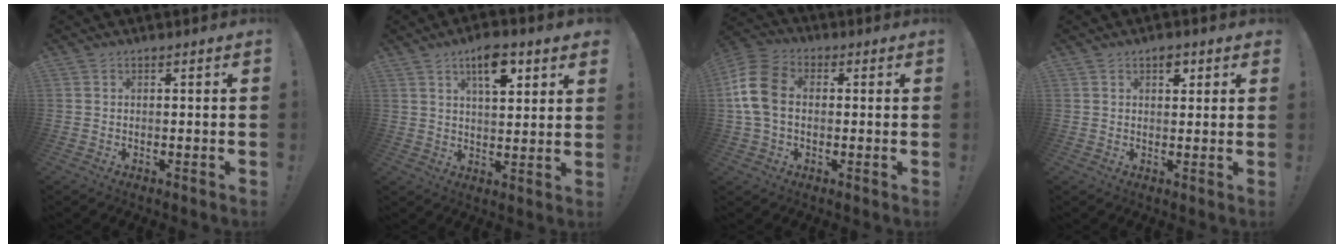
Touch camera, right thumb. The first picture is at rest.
{"total": 10.2, "force": [5.2, 4.1, 7.7], "torque": [-0.107, -0.017, 0.084]}
{"total": 13.4, "force": [0.7, 9.6, 9.4], "torque": [-0.183, 0.014, 0.015]}
{"total": 3.7, "force": [1.9, 2.6, 1.8], "torque": [0.001, -0.008, 0.027]}